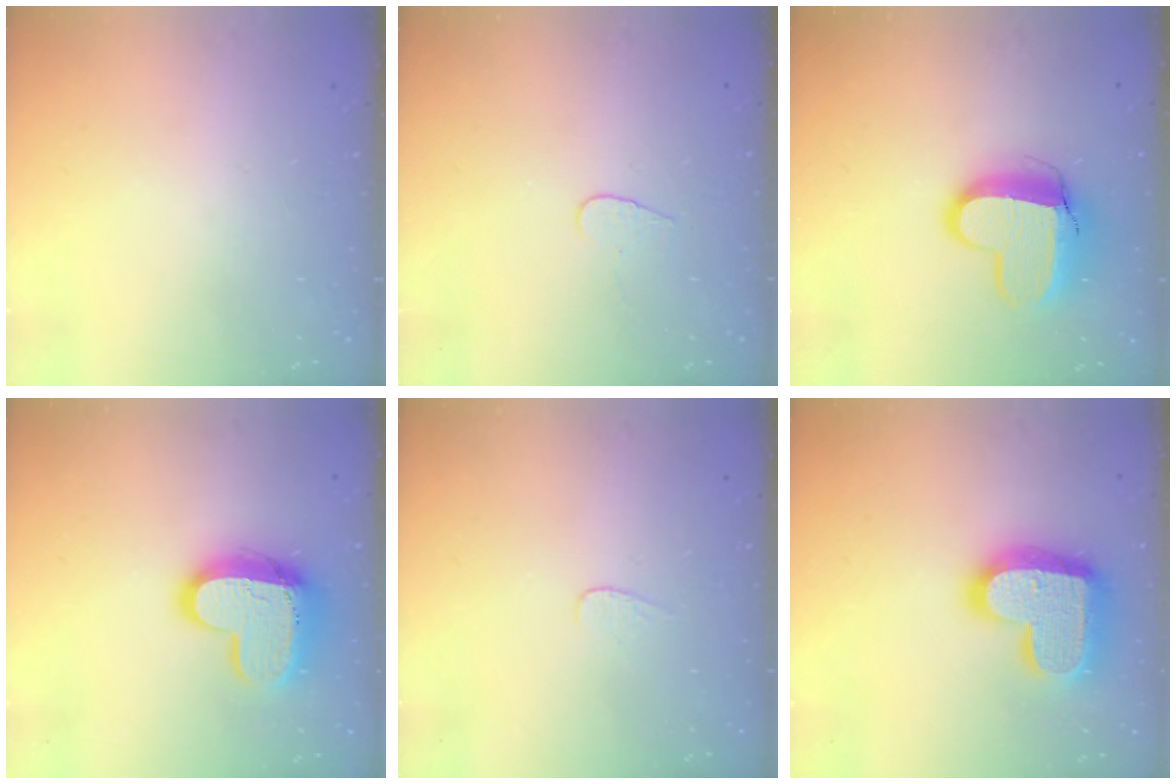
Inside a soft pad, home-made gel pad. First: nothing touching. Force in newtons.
{"total": 4.0, "press": 4.0, "slide": 0.4}
{"total": 12.7, "press": 12.6, "slide": 1.1}
{"total": 15.1, "press": 15.0, "slide": 1.2}
{"total": 3.1, "press": 3.0, "slide": 0.3}
{"total": 21.4, "press": 21.4, "slide": 1.3}